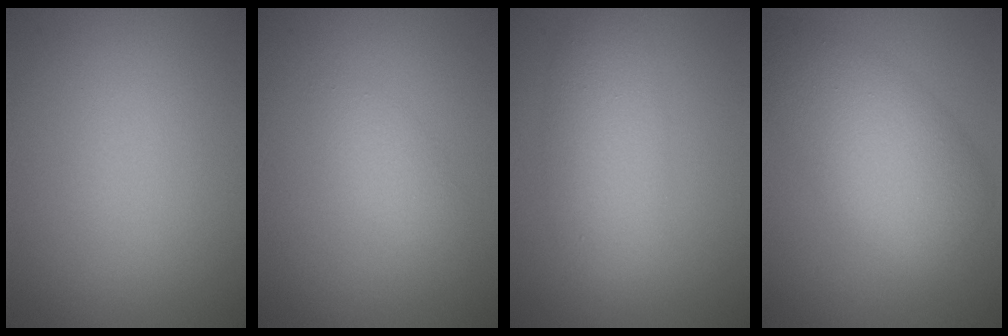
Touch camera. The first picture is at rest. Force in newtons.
{"total": 1.4, "press": 1.4, "slide": 0.1}
{"total": 4.2, "press": 4.2, "slide": 0.1}
{"total": 6.9, "press": 6.9, "slide": 0.3}